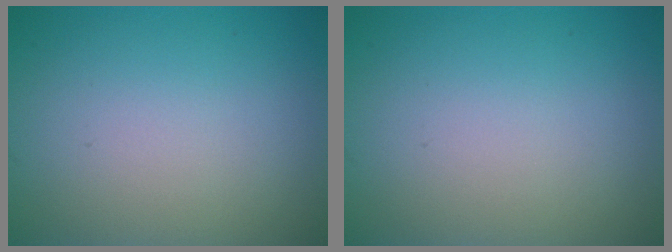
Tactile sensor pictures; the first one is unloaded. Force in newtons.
{"total": 0.0}